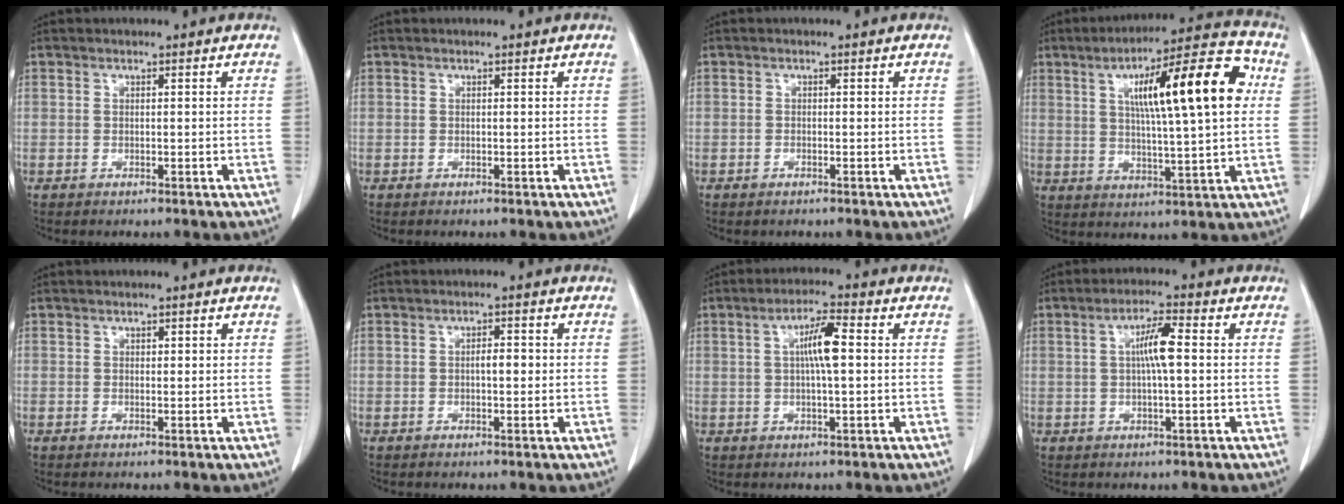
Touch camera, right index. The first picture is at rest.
{"total": 0.0}
{"total": 0.6, "force": [-0.5, 0.3, 0.2], "torque": [-0.006, 0.000, -0.006]}
{"total": 17.6, "force": [4.5, 2.1, 16.9], "torque": [-0.253, 0.029, 0.063]}
{"total": 0.8, "force": [0.4, 0.4, 0.6], "torque": [-0.005, 0.001, 0.005]}
{"total": 2.2, "force": [0.0, 0.8, 2.1], "torque": [-0.035, 0.004, 0.000]}
{"total": 5.8, "force": [0.9, 0.7, 5.7], "torque": [-0.103, 0.008, 0.014]}
{"total": 5.2, "force": [0.6, 0.5, 5.1], "torque": [-0.094, 0.008, 0.009]}